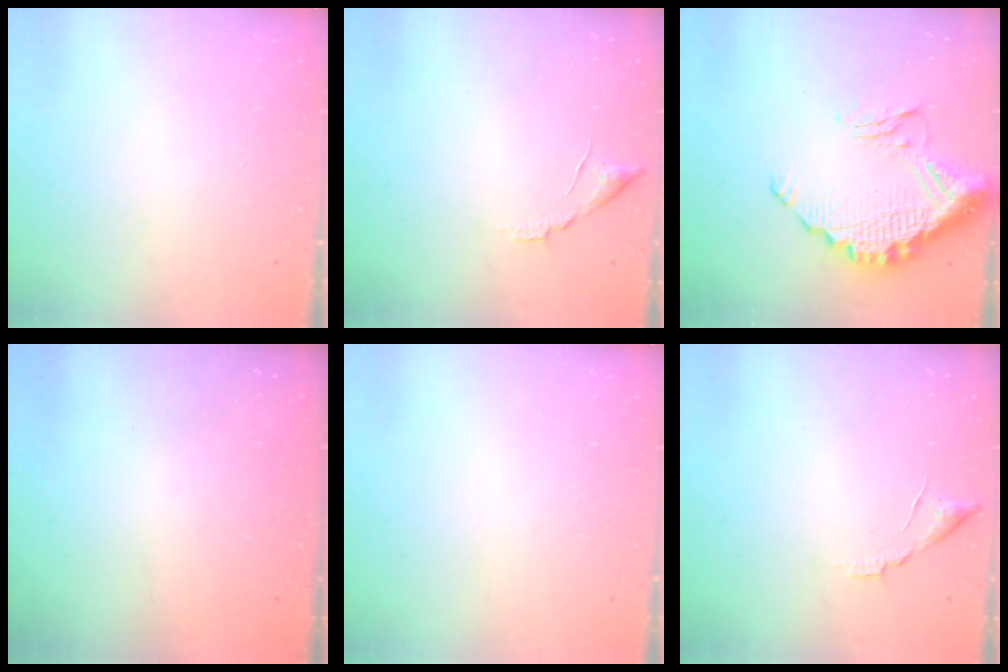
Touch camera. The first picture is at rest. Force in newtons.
{"total": 7.7, "press": 7.7, "slide": 0.3}
{"total": 14.0, "press": 13.9, "slide": 0.9}
{"total": 3.3, "press": 3.3, "slide": 0.1}
{"total": 0.0}
{"total": 7.7, "press": 7.7, "slide": 0.3}